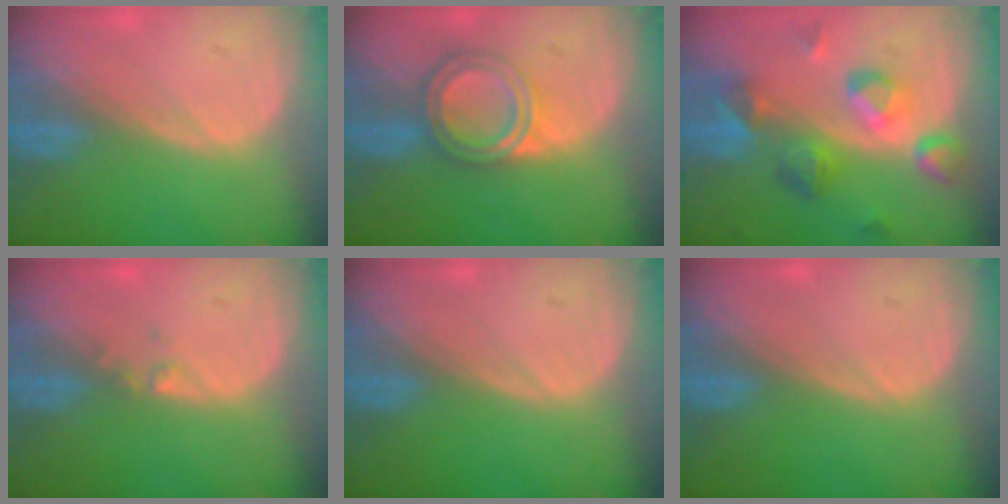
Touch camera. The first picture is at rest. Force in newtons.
{"total": 5.9, "press": 5.4, "slide": 2.3}
{"total": 9.4, "press": 8.1, "slide": 4.7}
{"total": 1.0, "press": 0.9, "slide": 0.5}
{"total": 0.0}
{"total": 0.0}